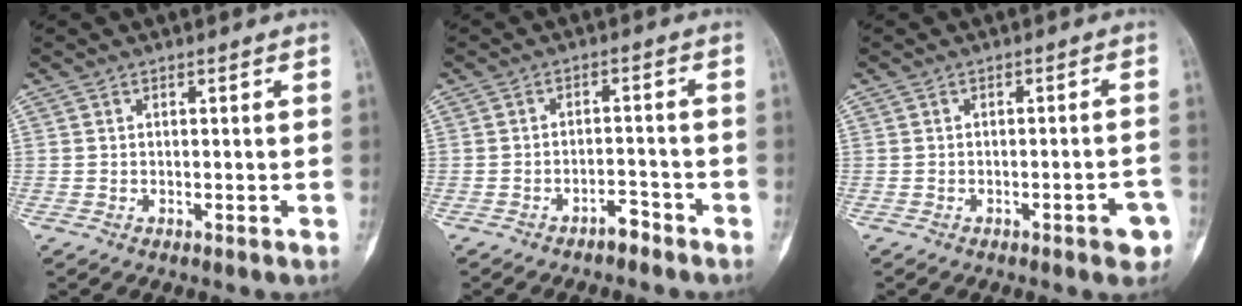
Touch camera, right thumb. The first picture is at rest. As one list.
[{"total": 2.9, "force": [-2.4, 1.1, 1.2], "torque": [-0.016, 0.023, -0.037]}, {"total": 4.1, "force": [-2.2, 1.2, 3.3], "torque": [-0.033, 0.016, -0.024]}]